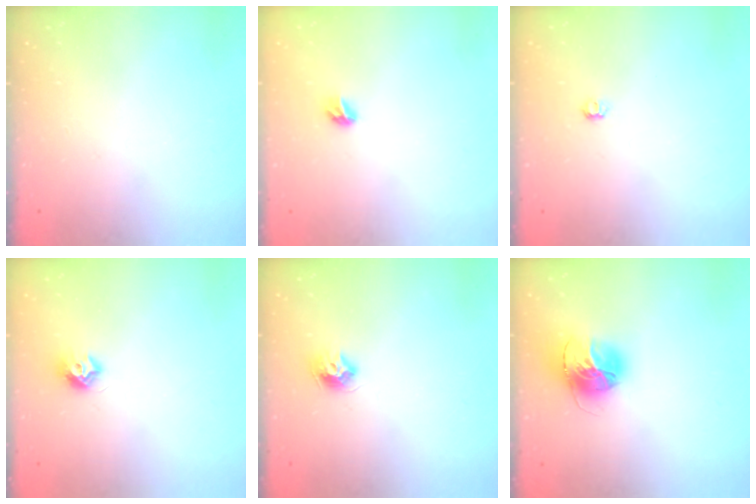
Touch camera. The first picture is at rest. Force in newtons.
{"total": 4.5, "press": 4.4, "slide": 0.9}
{"total": 3.9, "press": 3.8, "slide": 0.5}
{"total": 7.3, "press": 7.3, "slide": 0.3}
{"total": 8.4, "press": 8.3, "slide": 0.7}
{"total": 15.4, "press": 15.3, "slide": 1.7}